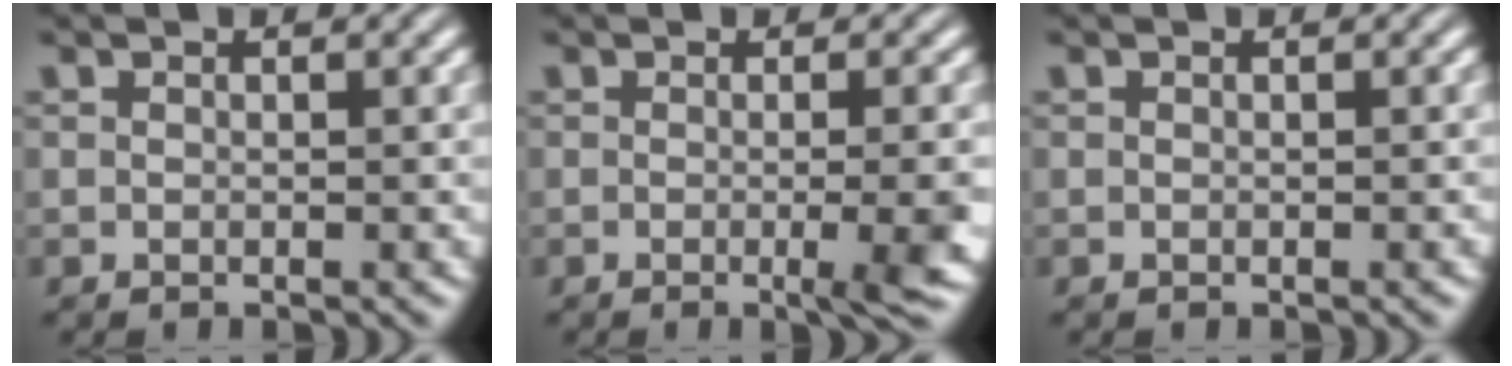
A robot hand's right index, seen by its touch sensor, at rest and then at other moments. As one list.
[{"total": 3.7, "force": [-0.9, 0.2, 3.6], "torque": [-0.043, -0.003, -0.017]}, {"total": 0.0}]